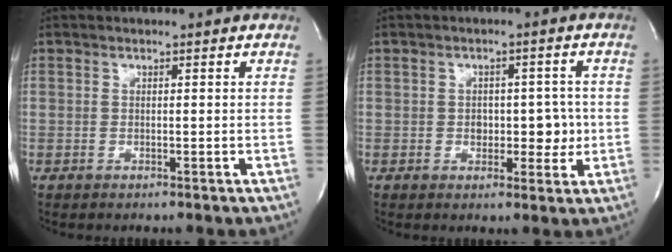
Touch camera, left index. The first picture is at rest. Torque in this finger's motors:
{"motor_torque": [0.07, 0.04, 0.04, 0.01]}